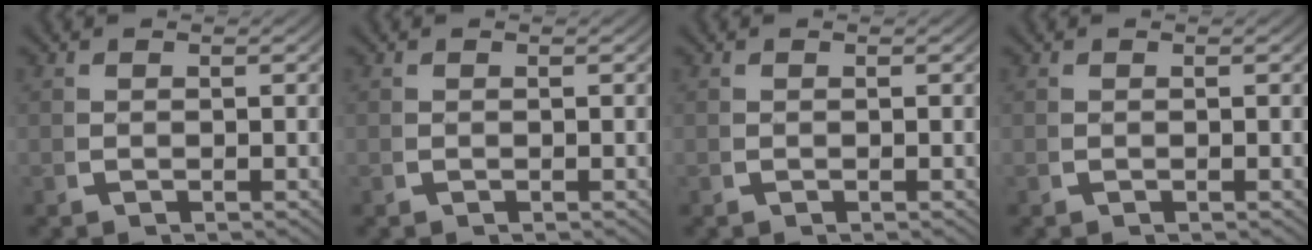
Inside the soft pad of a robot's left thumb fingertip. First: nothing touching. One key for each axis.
{"total": 0.0}
{"total": 0.0}
{"total": 0.0}